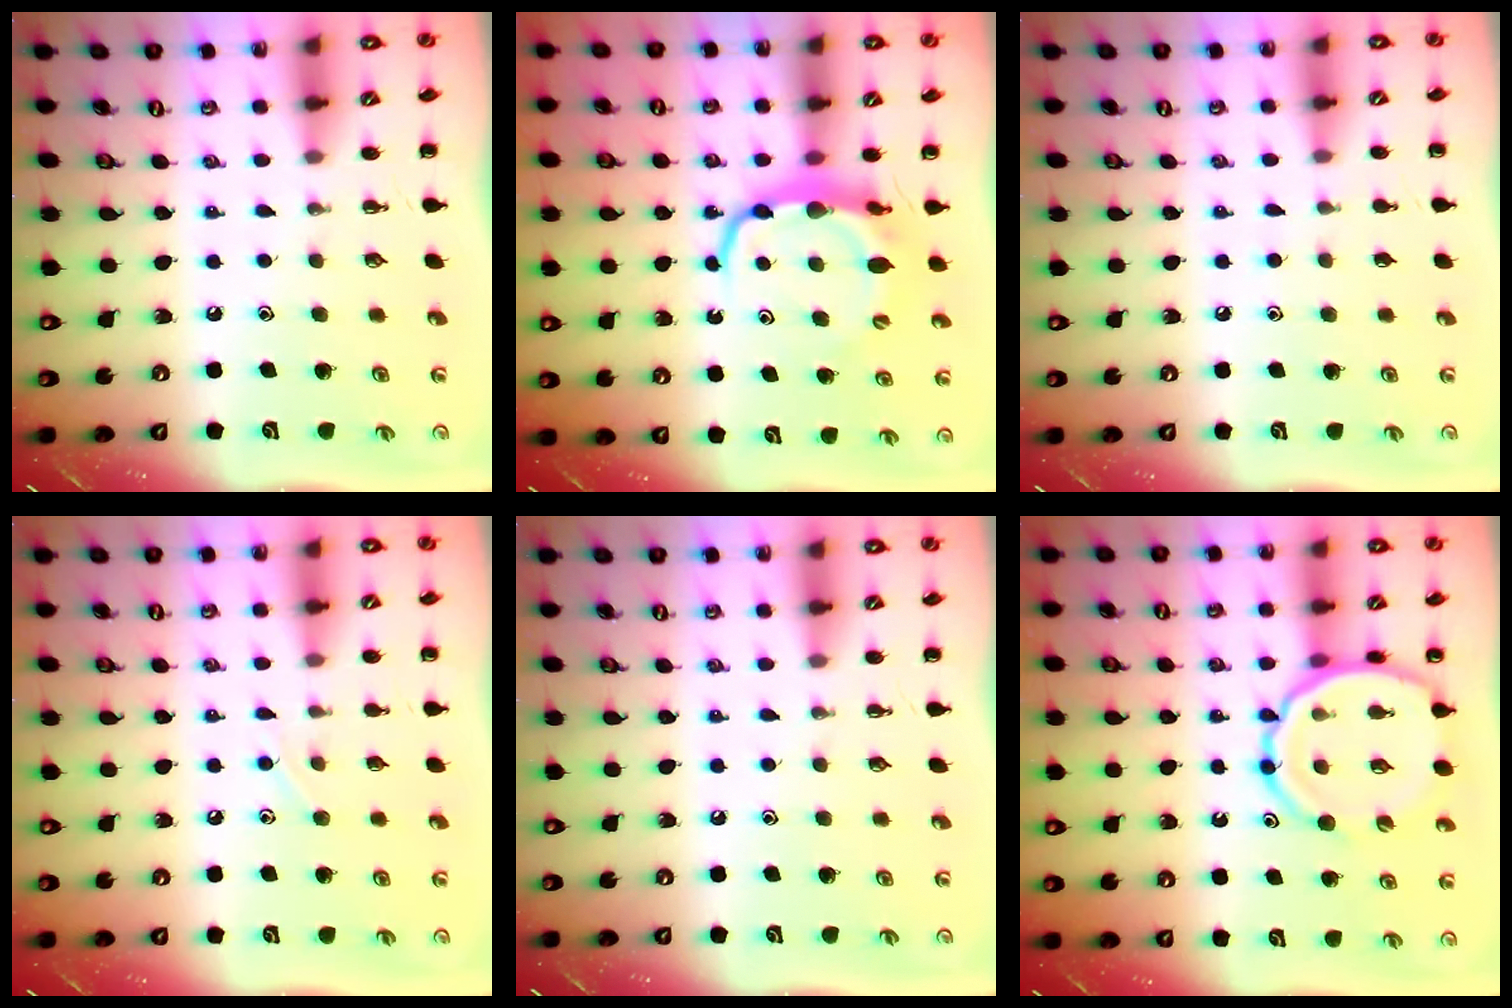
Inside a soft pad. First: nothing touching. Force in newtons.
{"total": 7.7, "press": 7.6, "slide": 1.1}
{"total": 2.9, "press": 2.6, "slide": 1.2}
{"total": 3.9, "press": 3.7, "slide": 1.2}
{"total": 0.0}
{"total": 12.2, "press": 11.7, "slide": 3.1}